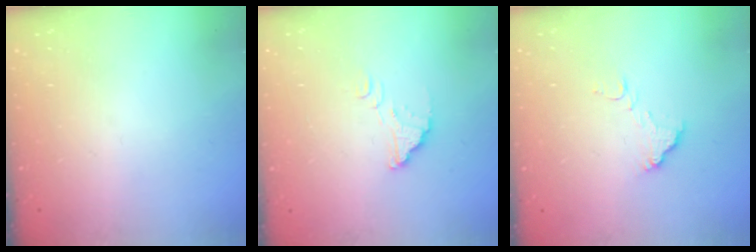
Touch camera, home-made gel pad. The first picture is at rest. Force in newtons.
{"total": 2.9, "press": 2.9, "slide": 0.2}
{"total": 7.2, "press": 7.2, "slide": 0.4}